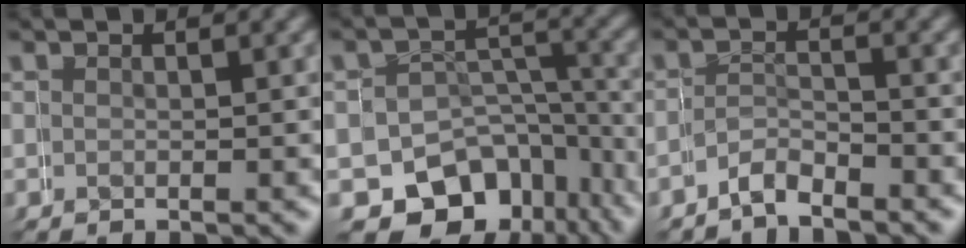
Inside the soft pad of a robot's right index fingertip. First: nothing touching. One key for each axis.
{"total": 8.3, "fx": -4.7, "fy": 6.8, "fz": 1.3, "tx": -0.010, "ty": -0.027, "tz": -0.067}
{"total": 3.0, "fx": -2.3, "fy": 0.7, "fz": -1.8, "tx": 0.016, "ty": -0.006, "tz": -0.043}